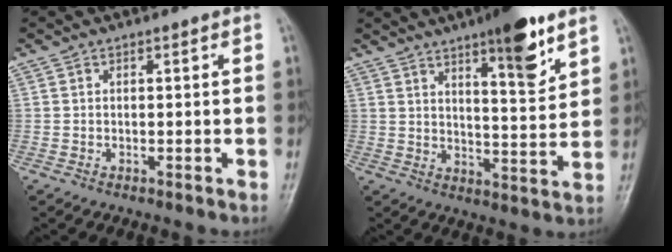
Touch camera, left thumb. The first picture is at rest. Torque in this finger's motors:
{"motor_torque": [1.46, 0.90, 1.04, -0.70, 0.03]}